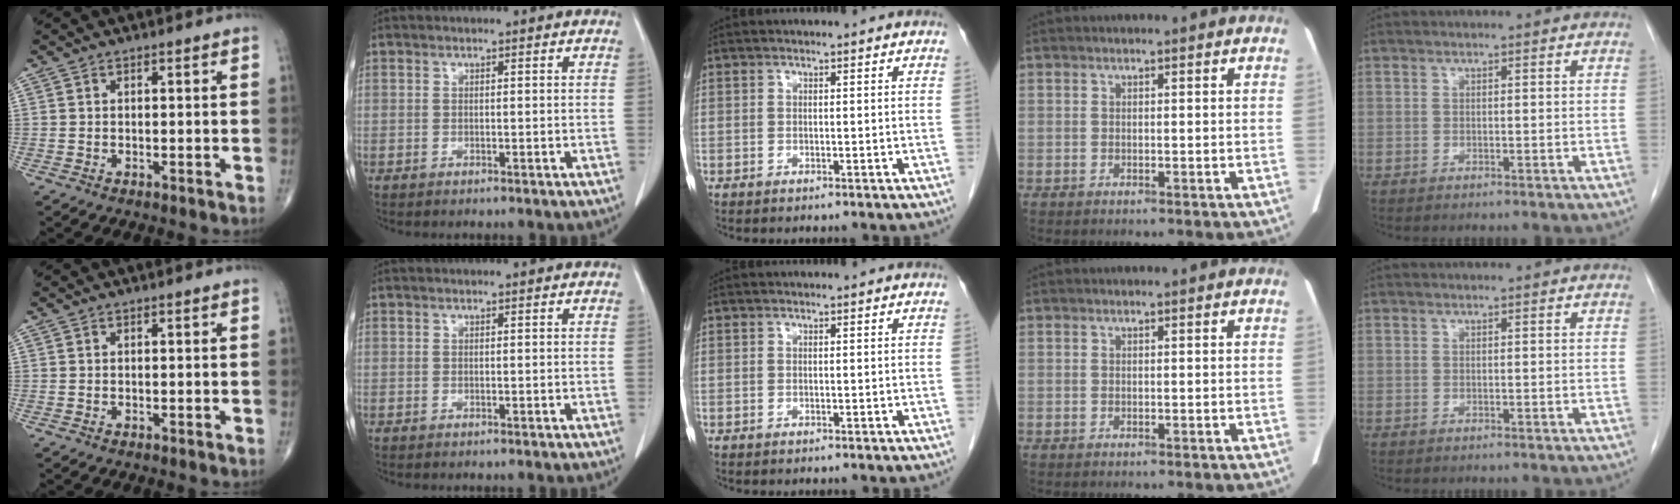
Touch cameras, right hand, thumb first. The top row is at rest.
{}